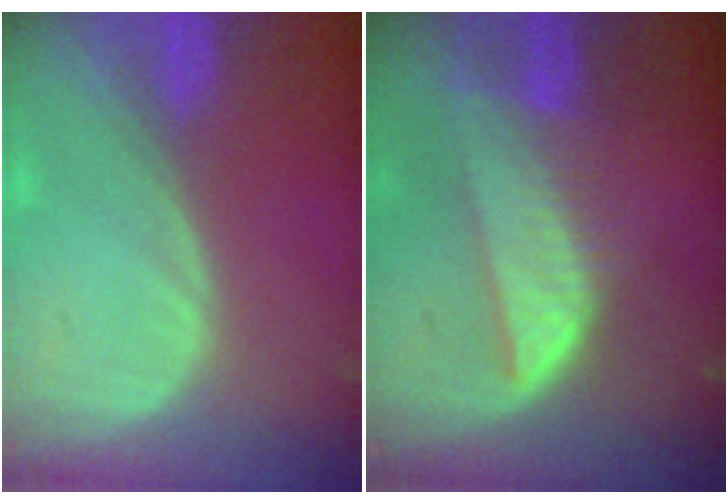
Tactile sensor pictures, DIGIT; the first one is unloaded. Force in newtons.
{"total": 7.7, "press": 6.9, "slide": 3.5}